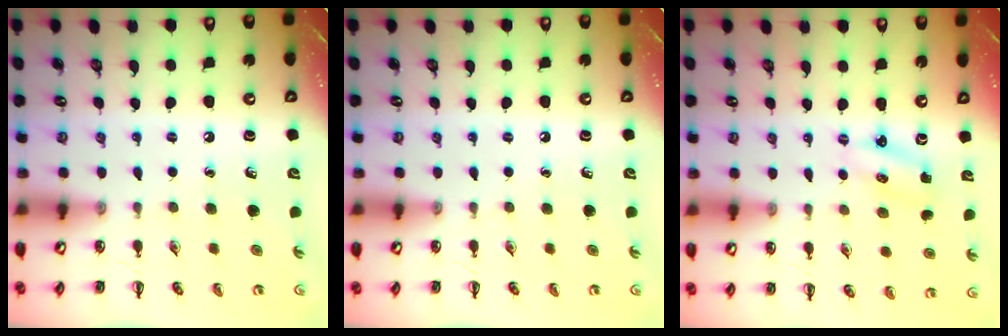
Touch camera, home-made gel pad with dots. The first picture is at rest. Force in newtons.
{"total": 0.0}
{"total": 2.2, "press": 2.1, "slide": 0.6}